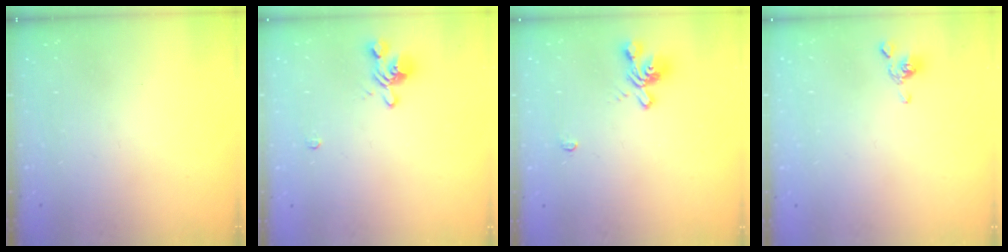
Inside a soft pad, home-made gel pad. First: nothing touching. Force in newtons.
{"total": 2.9, "press": 2.7, "slide": 1.0}
{"total": 1.5, "press": 1.0, "slide": 1.1}
{"total": 2.4, "press": 2.3, "slide": 0.8}